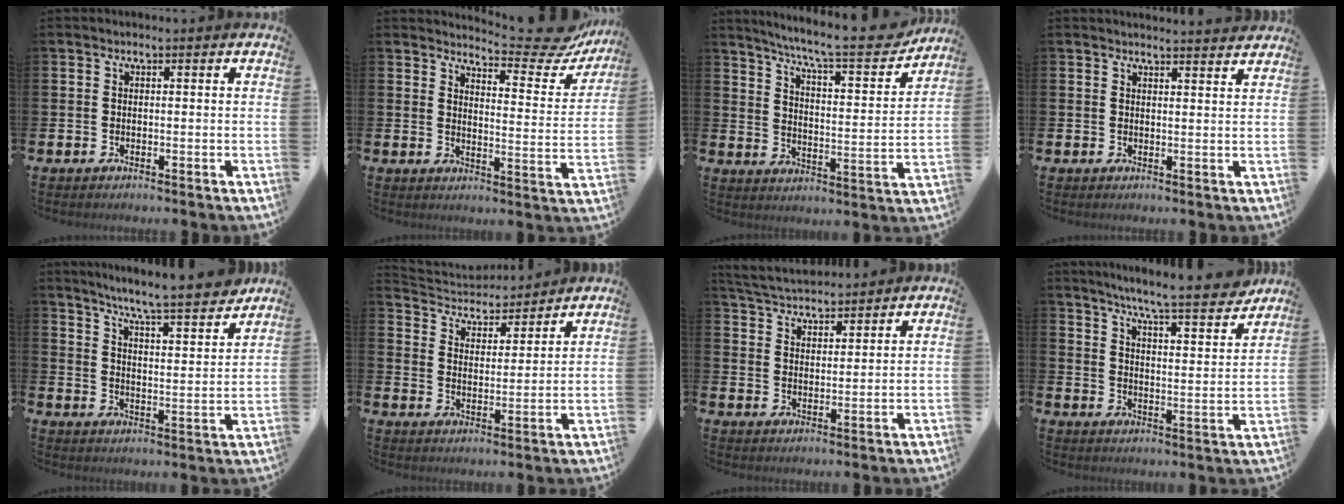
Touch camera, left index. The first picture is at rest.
{"total": 7.1, "force": [6.9, 0.9, 1.7], "torque": [-0.028, -0.058, 0.116]}
{"total": 9.6, "force": [8.3, 1.2, 4.6], "torque": [-0.104, -0.055, 0.135]}
{"total": 2.4, "force": [2.4, -0.2, -0.1], "torque": [0.011, -0.021, 0.041]}
{"total": 7.6, "force": [7.1, -0.4, 2.7], "torque": [-0.068, -0.056, 0.119]}
{"total": 4.7, "force": [4.4, 1.5, 0.2], "torque": [-0.032, -0.031, 0.073]}
{"total": 4.6, "force": [4.5, 0.8, 0.3], "torque": [-0.027, -0.024, 0.082]}
{"total": 7.9, "force": [7.3, -0.3, 3.0], "torque": [-0.066, -0.058, 0.121]}